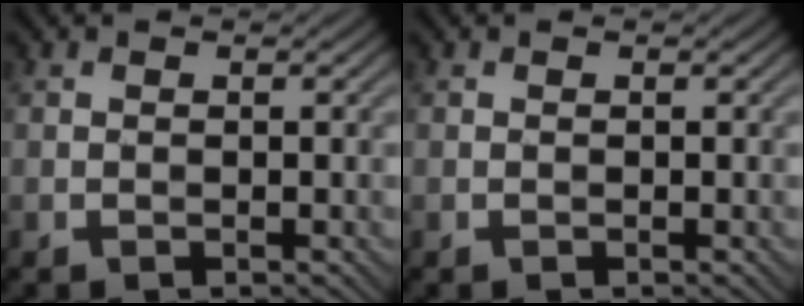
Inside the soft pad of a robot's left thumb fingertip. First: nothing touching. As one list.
[{"total": 0.0}]